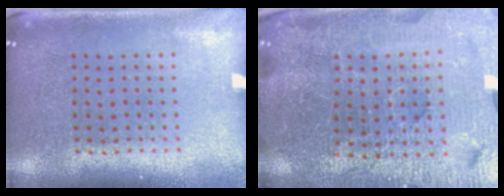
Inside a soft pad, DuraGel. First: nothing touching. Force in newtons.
{"total": 5.1, "press": 4.9, "slide": 1.5}